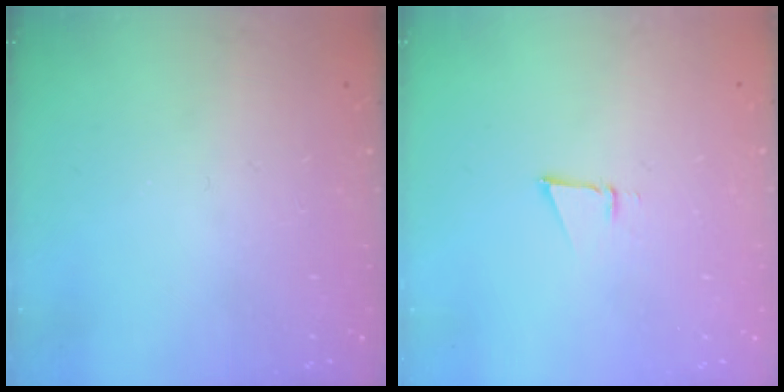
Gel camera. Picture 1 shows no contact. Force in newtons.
{"total": 2.6, "press": 2.5, "slide": 0.8}